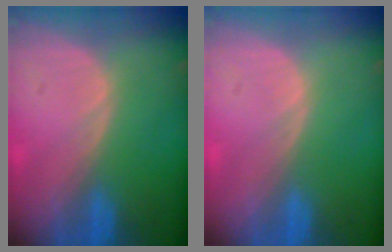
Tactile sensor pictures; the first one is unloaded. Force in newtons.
{"total": 0.0}